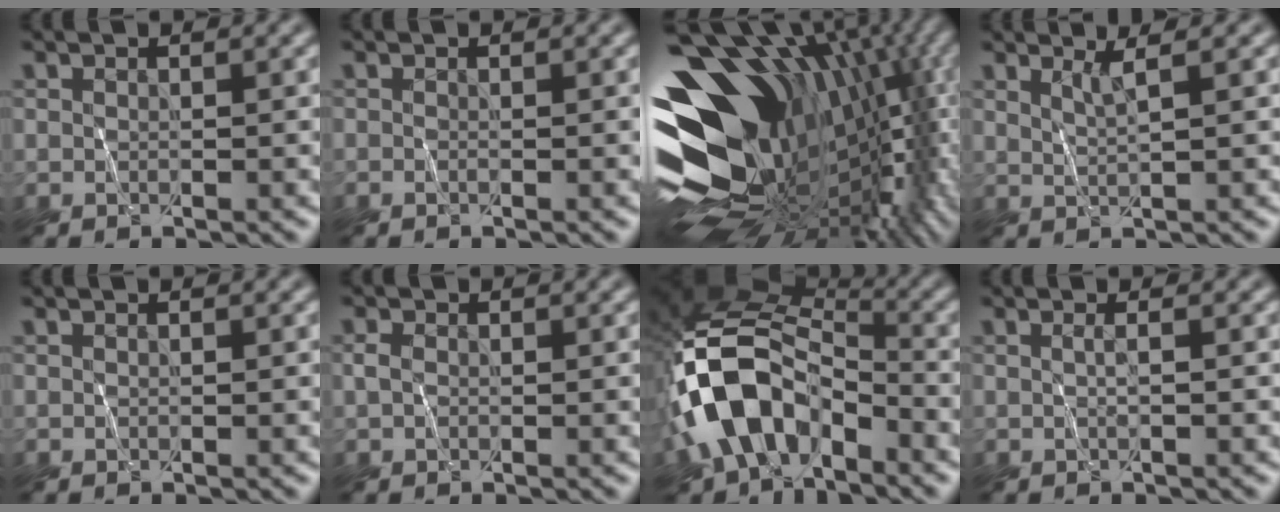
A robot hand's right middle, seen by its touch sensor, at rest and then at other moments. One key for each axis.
{"total": 0.0}
{"total": 17.6, "fx": 1.5, "fy": 11.6, "fz": 13.1, "tx": -0.230, "ty": -0.004, "tz": 0.052}
{"total": 1.1, "fx": 0.6, "fy": 0.2, "fz": 0.9, "tx": -0.010, "ty": 0.001, "tz": 0.020}
{"total": 0.0}
{"total": 0.8, "fx": -0.2, "fy": 0.7, "fz": 0.4, "tx": -0.009, "ty": 0.006, "tz": 0.003}
{"total": 10.3, "fx": -4.6, "fy": 6.2, "fz": 6.8, "tx": -0.138, "ty": 0.014, "tz": -0.084}
{"total": 0.7, "fx": -0.1, "fy": 0.2, "fz": 0.6, "tx": -0.005, "ty": -0.005, "tz": -0.002}